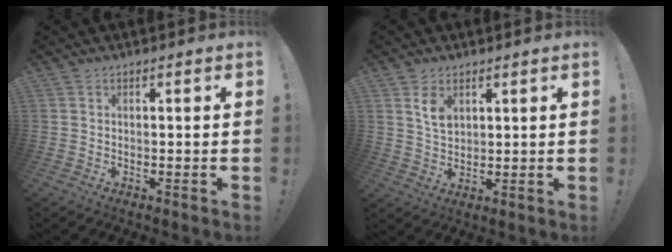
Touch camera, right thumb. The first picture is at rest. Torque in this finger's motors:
{"motor_torque": [0.32, 0.33, 0.49, -0.52, 0.04]}